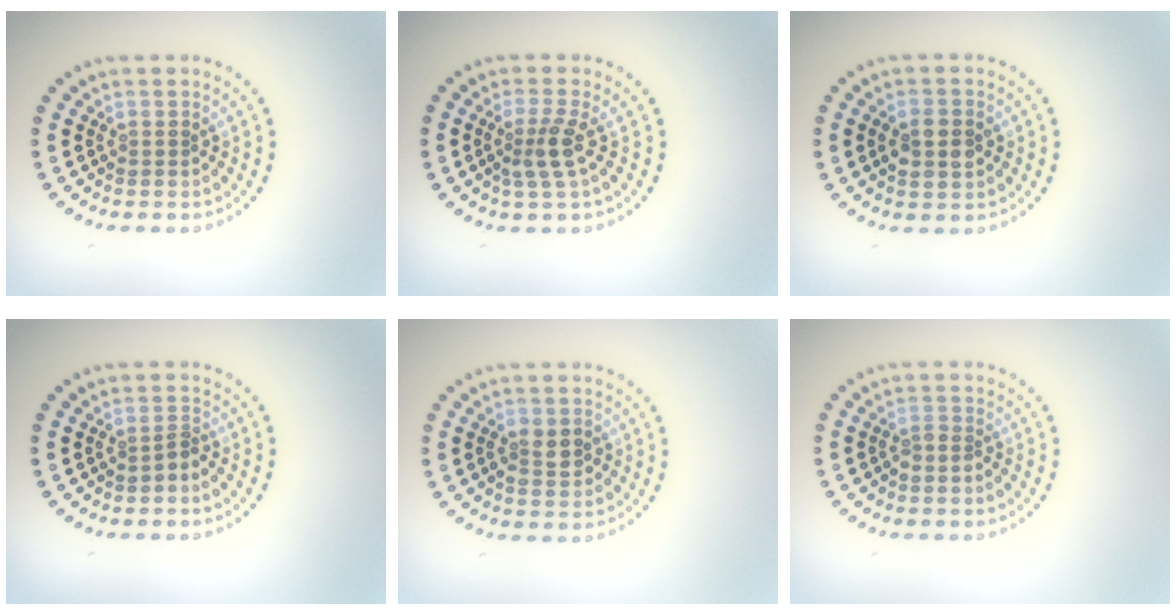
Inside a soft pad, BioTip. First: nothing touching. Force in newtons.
{"total": 2.3, "press": 1.8, "slide": 1.4}
{"total": 2.9, "press": 2.9, "slide": 0.2}
{"total": 0.9, "press": 0.5, "slide": 0.8}
{"total": 2.1, "press": 2.1, "slide": 0.3}
{"total": 1.0, "press": 0.5, "slide": 0.8}